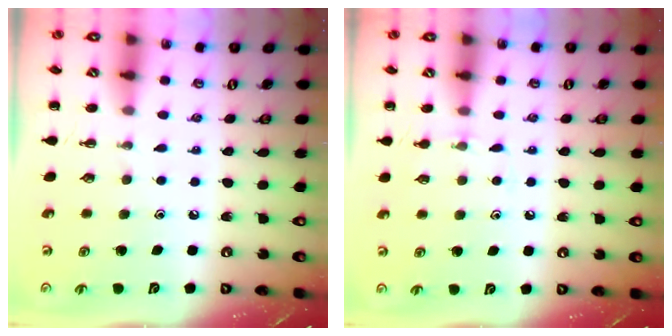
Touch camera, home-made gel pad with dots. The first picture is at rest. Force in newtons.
{"total": 5.6, "press": 5.5, "slide": 1.1}